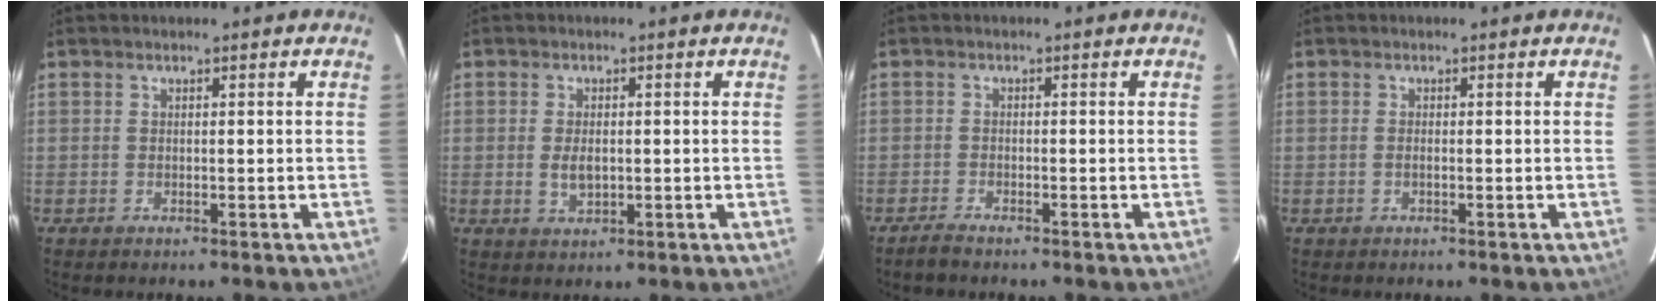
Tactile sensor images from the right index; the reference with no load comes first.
{"total": 3.3, "force": [-0.3, 1.9, 2.7], "torque": [-0.049, -0.005, -0.003]}
{"total": 2.2, "force": [-2.0, 0.2, 1.0], "torque": [-0.034, -0.003, -0.039]}
{"total": 0.7, "force": [-0.2, 0.2, 0.6], "torque": [-0.013, 0.002, -0.006]}